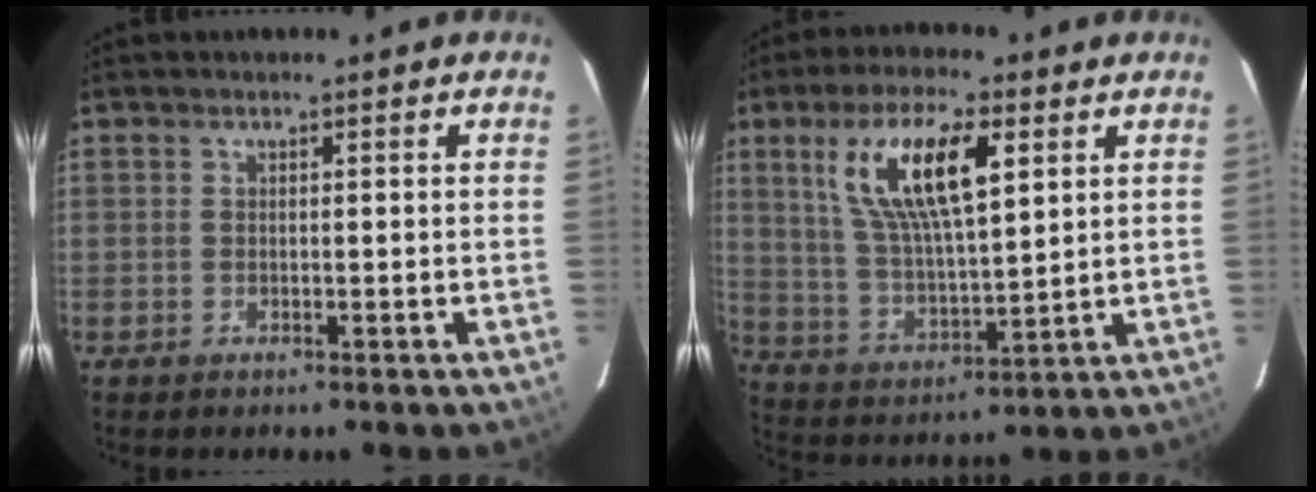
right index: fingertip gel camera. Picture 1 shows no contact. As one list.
[{"total": 15.4, "force": [6.4, 5.1, 13.1], "torque": [-0.247, 0.011, 0.127]}]